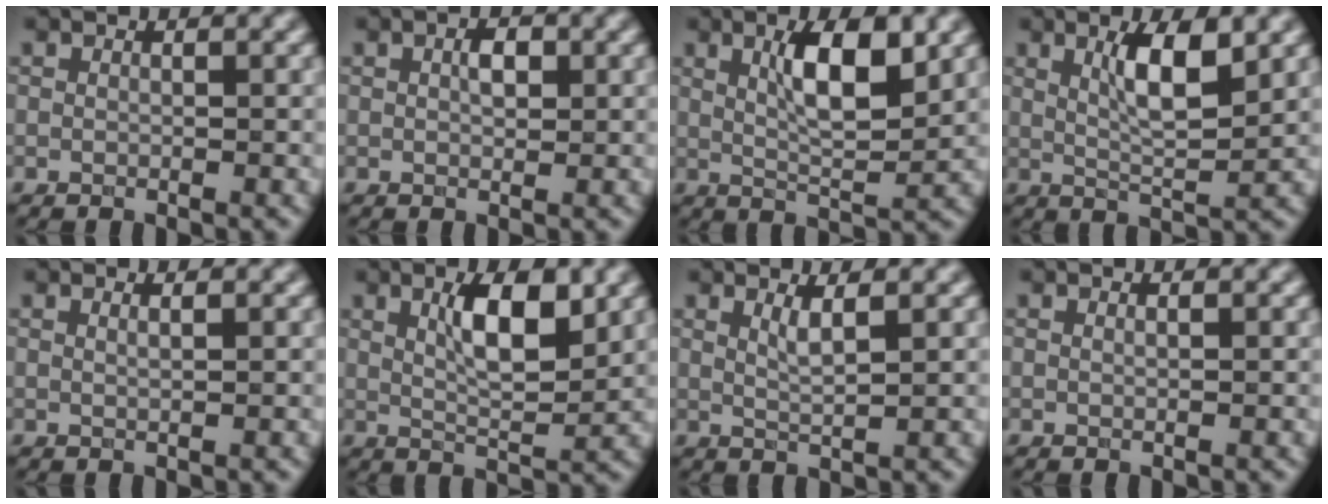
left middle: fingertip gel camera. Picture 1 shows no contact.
{"total": 1.2, "force": [0.1, 0.5, 1.1], "torque": [-0.022, 0.006, 0.012]}
{"total": 5.7, "force": [1.8, 1.4, 5.2], "torque": [-0.089, 0.002, 0.043]}
{"total": 4.4, "force": [1.5, 0.8, 4.1], "torque": [-0.075, -0.002, 0.039]}
{"total": 0.9, "force": [0.4, 0.4, 0.7], "torque": [0.001, 0.005, 0.002]}
{"total": 5.1, "force": [1.7, 1.3, 4.6], "torque": [-0.081, 0.001, 0.042]}
{"total": 1.6, "force": [0.6, 0.2, 1.4], "torque": [-0.022, 0.000, 0.022]}
{"total": 0.0}